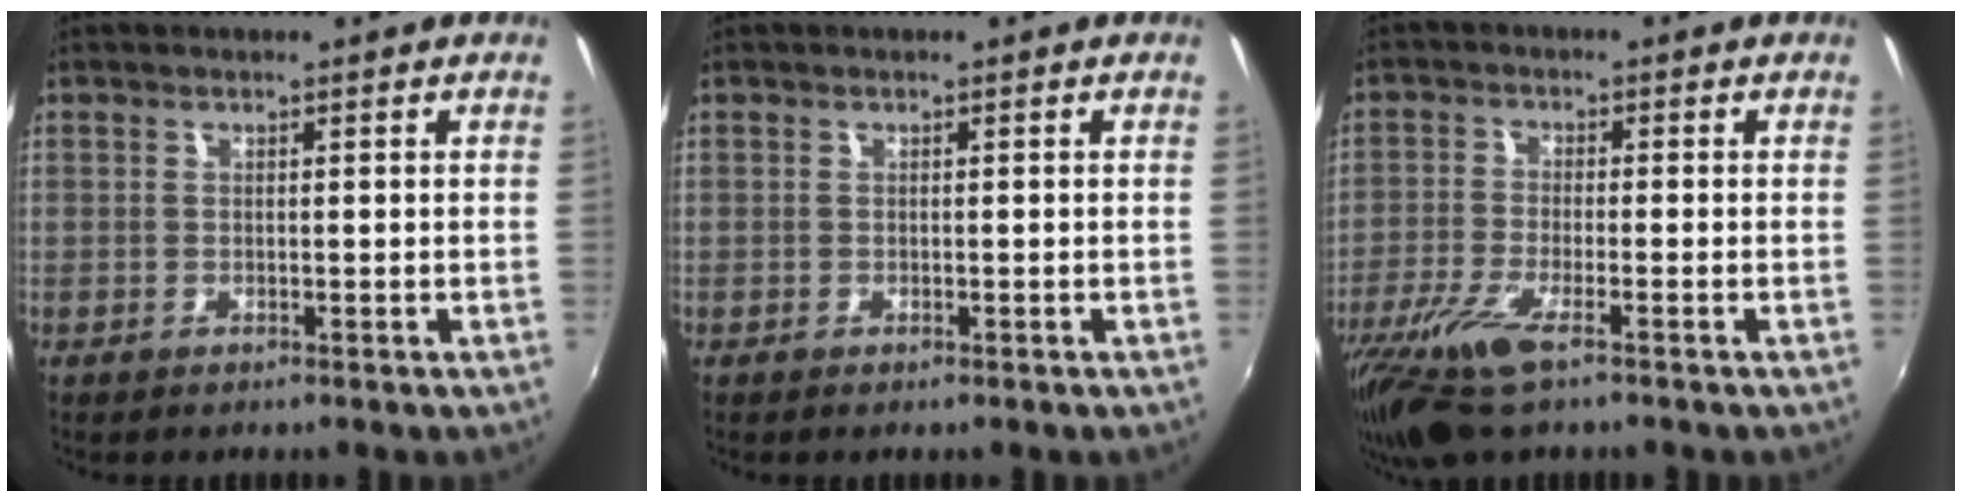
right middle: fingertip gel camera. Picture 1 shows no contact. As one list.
[{"total": 0.0}, {"total": 10.4, "force": [-6.8, 2.3, 7.4], "torque": [-0.170, -0.037, -0.133]}]